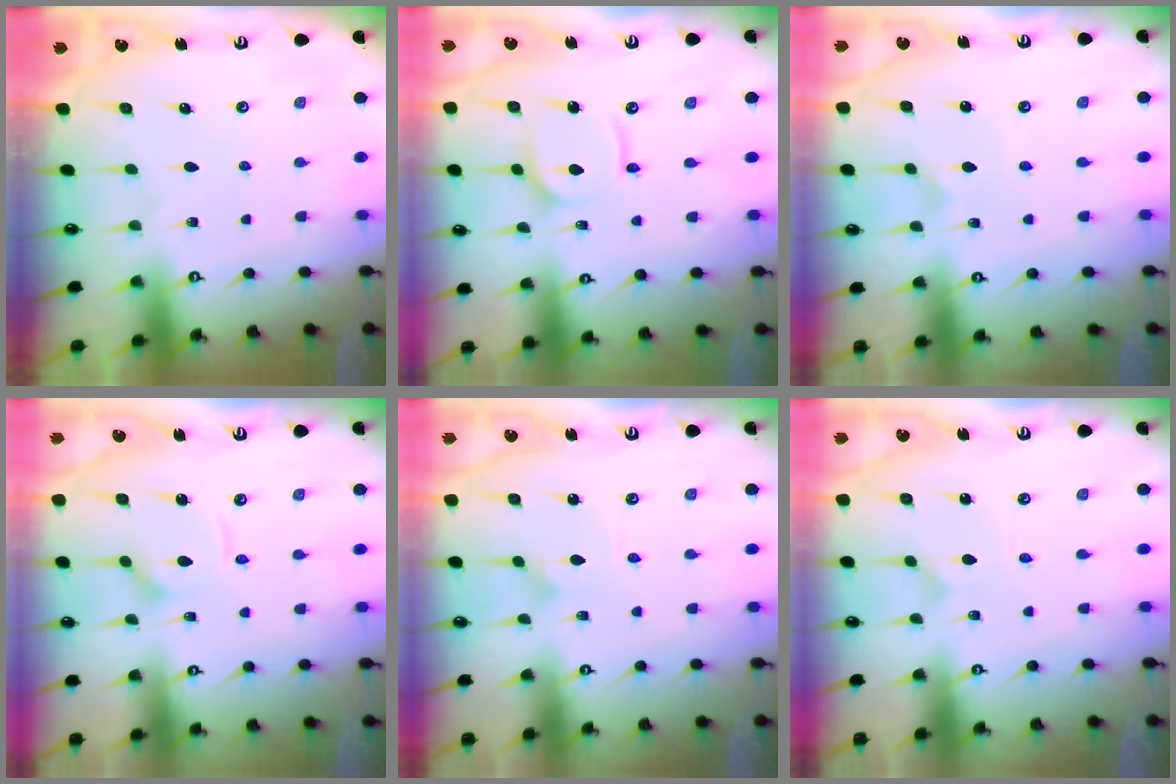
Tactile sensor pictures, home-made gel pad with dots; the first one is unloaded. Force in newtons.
{"total": 7.4, "press": 7.4, "slide": 0.6}
{"total": 1.3, "press": 1.3, "slide": 0.3}
{"total": 6.3, "press": 6.3, "slide": 0.5}
{"total": 1.5, "press": 1.5, "slide": 0.1}
{"total": 1.0, "press": 1.0, "slide": 0.0}